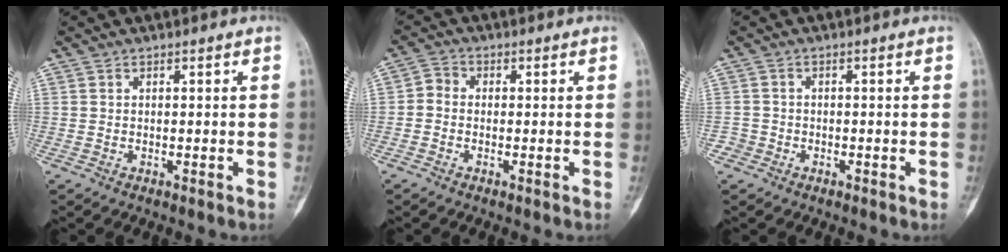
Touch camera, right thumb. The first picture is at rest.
{"total": 2.6, "force": [-0.6, 2.1, 1.4], "torque": [-0.015, 0.007, -0.024]}
{"total": 2.0, "force": [-1.1, 1.7, -0.2], "torque": [0.009, 0.009, -0.029]}